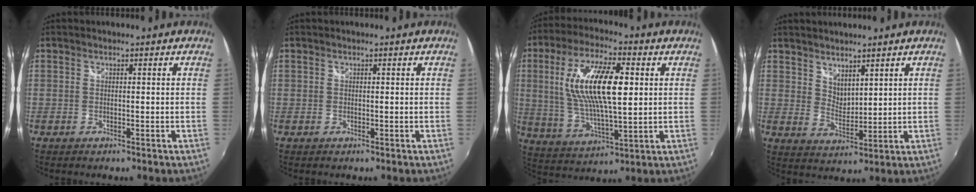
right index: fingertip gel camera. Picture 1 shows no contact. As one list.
[{"total": 0.0}, {"total": 17.1, "force": [3.3, 5.9, 15.7], "torque": [-0.297, 0.008, 0.066]}, {"total": 4.8, "force": [3.9, 2.1, 2.0], "torque": [-0.024, -0.004, 0.072]}]